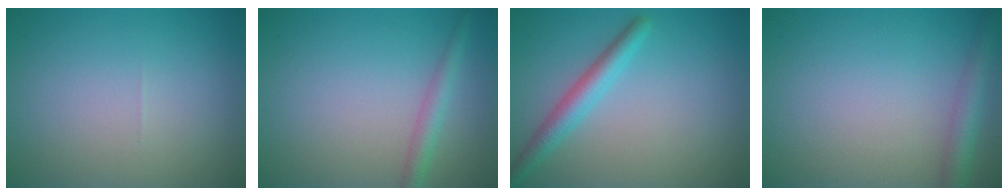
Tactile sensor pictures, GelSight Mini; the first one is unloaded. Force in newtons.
{"total": 2.1, "press": 2.1, "slide": 0.1}
{"total": 2.8, "press": 2.8, "slide": 0.1}
{"total": 2.9, "press": 2.9, "slide": 0.1}